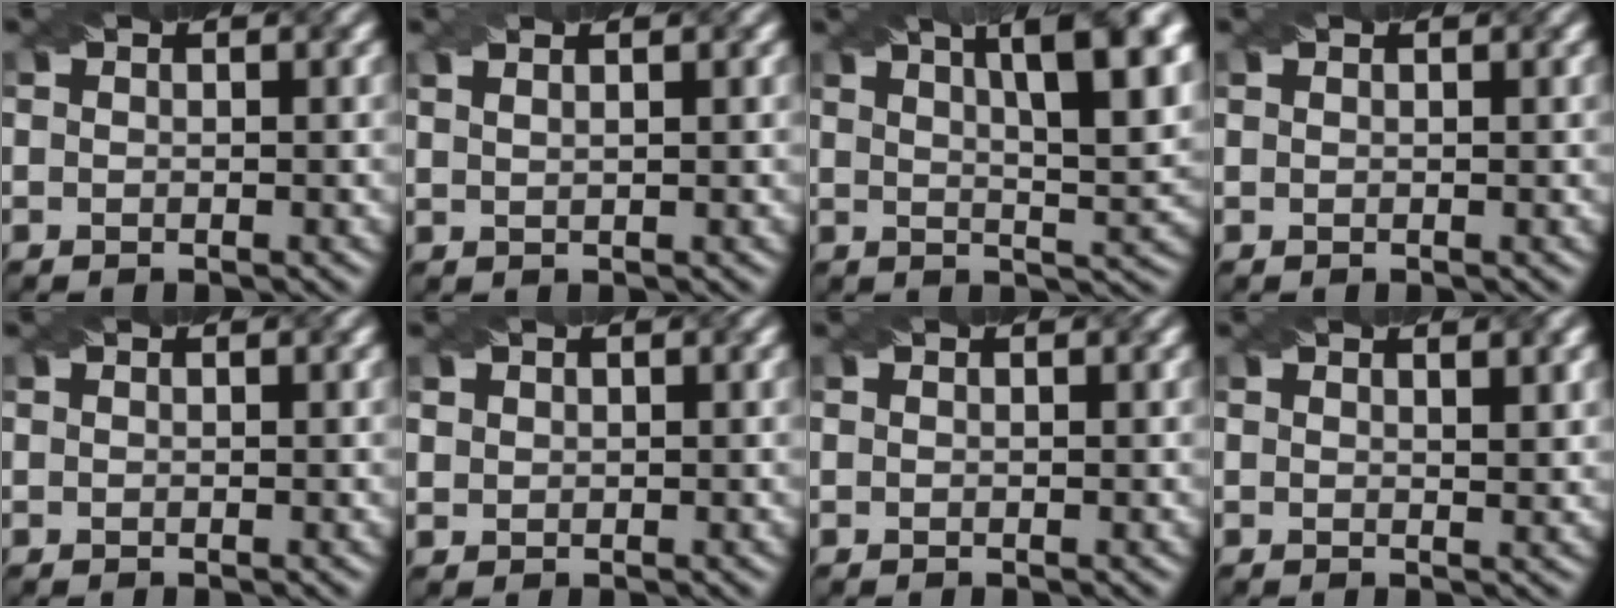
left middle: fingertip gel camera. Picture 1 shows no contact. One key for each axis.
{"total": 3.2, "fx": 1.9, "fy": 1.6, "fz": 2.1, "tx": -0.014, "ty": 0.024, "tz": 0.001}
{"total": 10.8, "fx": 5.0, "fy": 3.5, "fz": 9.0, "tx": -0.084, "ty": 0.034, "tz": 0.054}
{"total": 0.0}
{"total": 0.0}
{"total": 0.6, "fx": 0.2, "fy": 0.6, "fz": -0.2, "tx": 0.005, "ty": 0.001, "tz": 0.016}
{"total": 0.0}
{"total": 2.5, "fx": 1.5, "fy": 0.7, "fz": 1.8, "tx": -0.013, "ty": 0.005, "tz": 0.012}